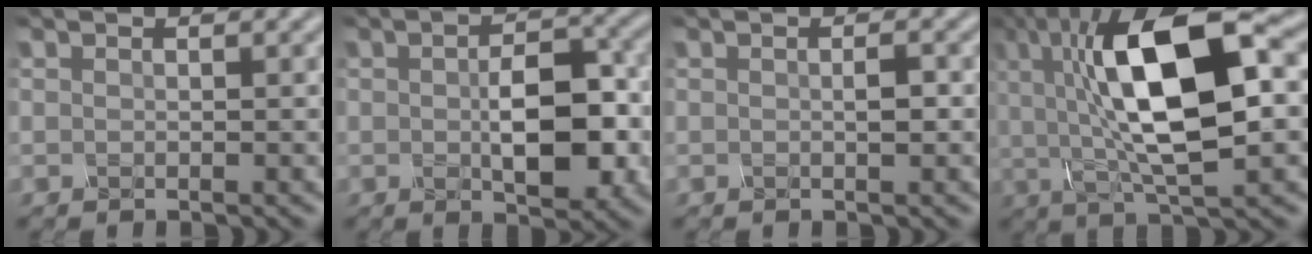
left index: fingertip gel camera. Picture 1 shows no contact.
{"total": 6.4, "force": [-0.6, 3.2, 5.5], "torque": [-0.092, -0.005, -0.005]}
{"total": 1.0, "force": [0.0, 0.2, 1.0], "torque": [-0.019, 0.000, 0.001]}
{"total": 13.1, "force": [2.3, 4.4, 12.1], "torque": [-0.202, 0.016, 0.035]}